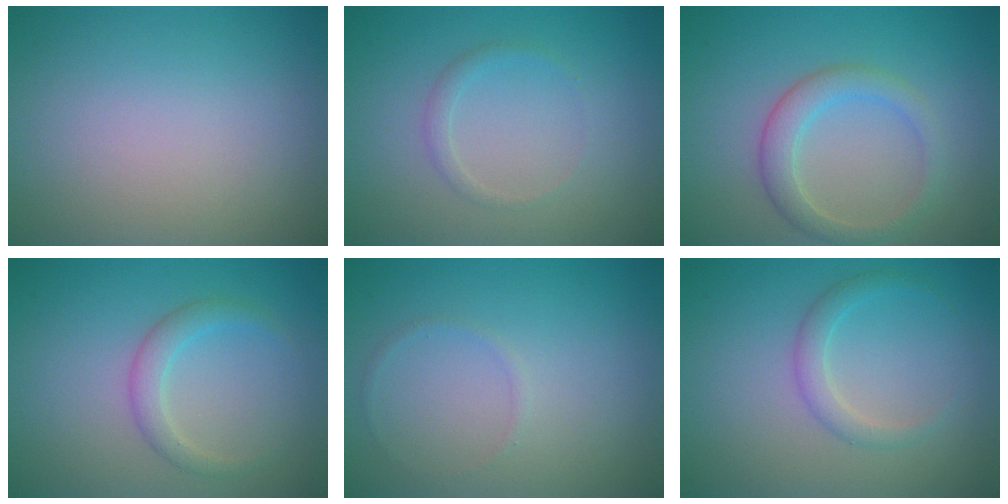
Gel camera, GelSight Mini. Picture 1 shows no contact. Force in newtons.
{"total": 1.1, "press": 1.1, "slide": 0.0}
{"total": 3.0, "press": 3.0, "slide": 0.0}
{"total": 2.1, "press": 2.1, "slide": 0.1}
{"total": 0.6, "press": 0.6, "slide": 0.1}
{"total": 1.8, "press": 1.8, "slide": 0.1}